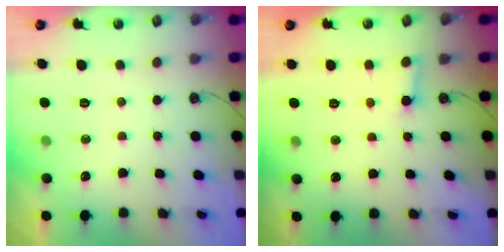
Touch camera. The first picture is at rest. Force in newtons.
{"total": 2.7, "press": 2.7, "slide": 0.0}